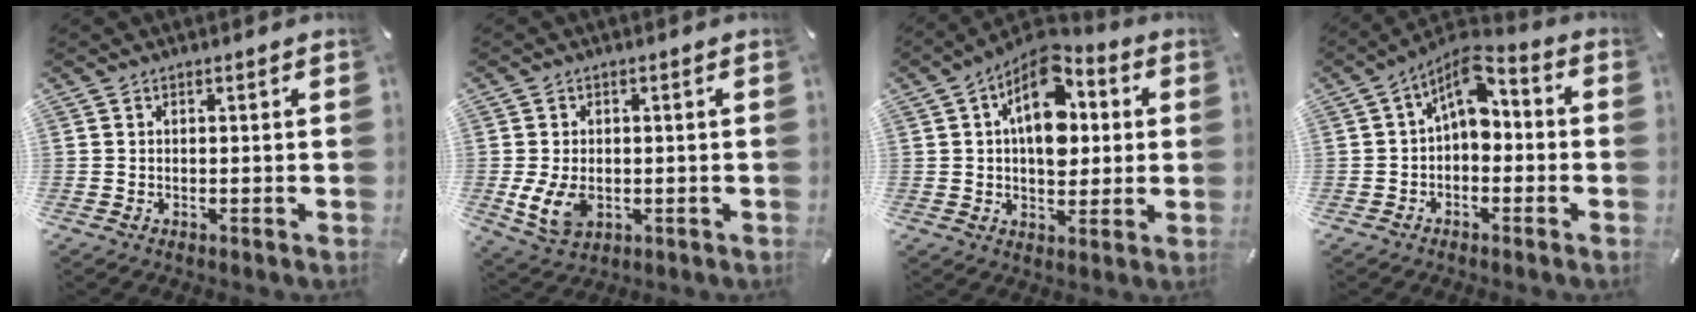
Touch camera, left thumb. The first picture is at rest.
{"total": 7.1, "force": [-0.9, 5.0, 4.9], "torque": [-0.098, -0.006, -0.018]}
{"total": 15.0, "force": [3.7, 10.0, 10.6], "torque": [-0.162, -0.019, 0.065]}
{"total": 8.0, "force": [1.5, 5.0, 6.0], "torque": [-0.107, -0.010, 0.025]}